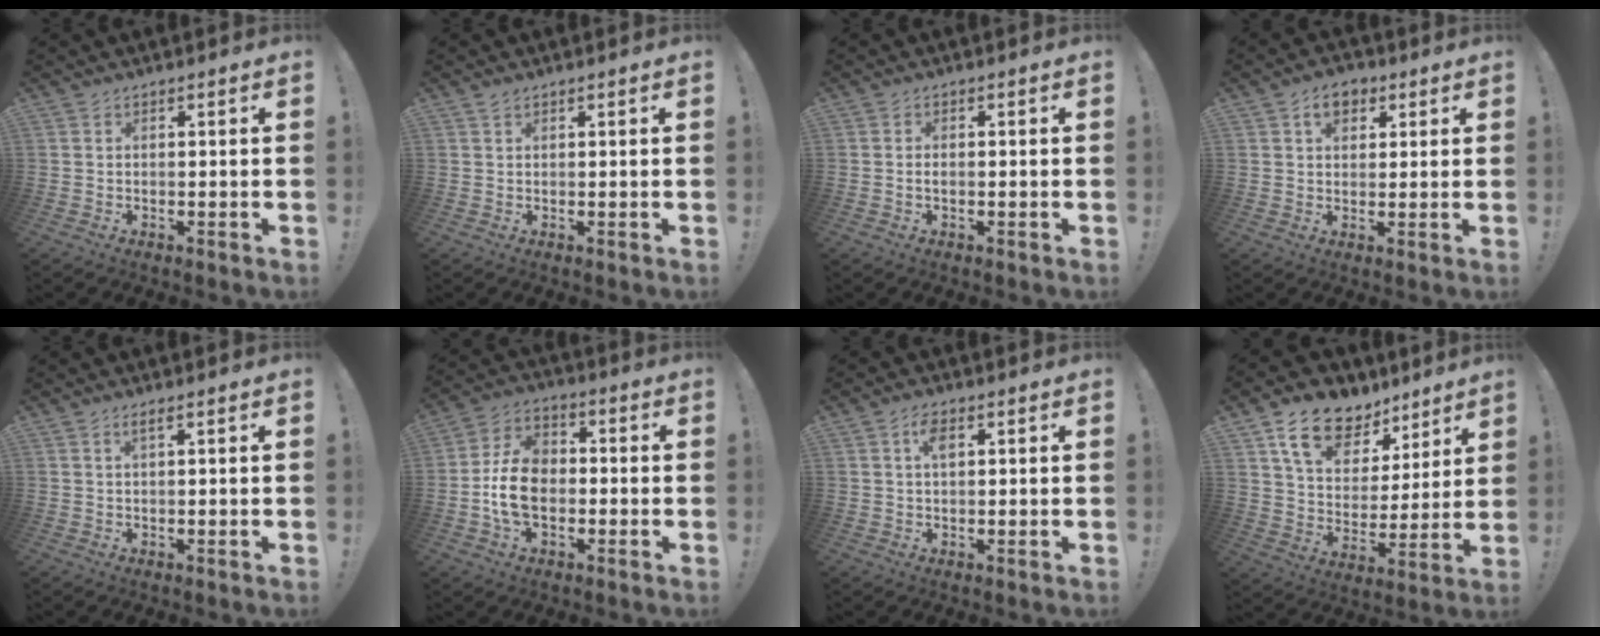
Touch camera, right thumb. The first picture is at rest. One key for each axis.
{"total": 1.0, "fx": 0.8, "fy": 0.5, "fz": 0.3, "tx": -0.004, "ty": -0.001, "tz": 0.015}
{"total": 0.9, "fx": -0.3, "fy": 0.5, "fz": 0.7, "tx": -0.015, "ty": 0.004, "tz": -0.005}
{"total": 6.2, "fx": 2.7, "fy": 4.5, "fz": 3.3, "tx": -0.052, "ty": 0.005, "tz": 0.049}
{"total": 1.6, "fx": 0.7, "fy": 0.0, "fz": 1.4, "tx": -0.025, "ty": -0.002, "tz": 0.010}
{"total": 12.5, "fx": -2.4, "fy": 8.9, "fz": 8.5, "tx": -0.156, "ty": 0.015, "tz": -0.043}
{"total": 3.9, "fx": 1.4, "fy": 1.9, "fz": 3.0, "tx": -0.056, "ty": 0.003, "tz": 0.022}
{"total": 15.5, "fx": 10.5, "fy": 9.1, "fz": 7.0, "tx": -0.122, "ty": -0.058, "tz": 0.193}